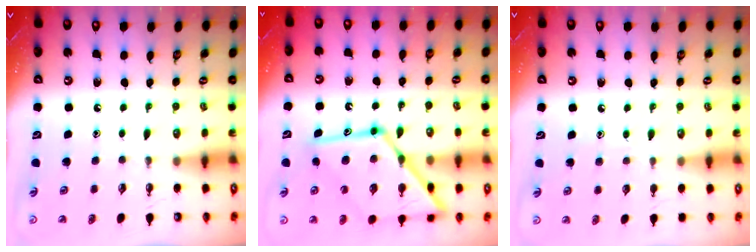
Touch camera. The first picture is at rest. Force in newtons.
{"total": 19.6, "press": 19.6, "slide": 1.6}
{"total": 4.7, "press": 4.7, "slide": 0.5}